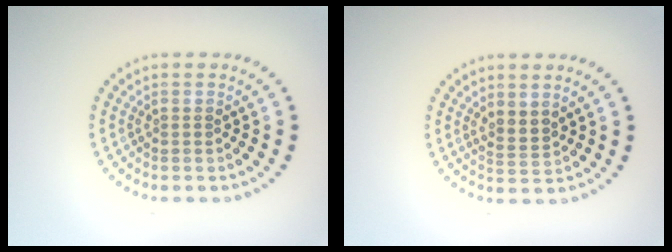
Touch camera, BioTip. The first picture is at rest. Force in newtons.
{"total": 1.8, "press": 1.3, "slide": 1.2}